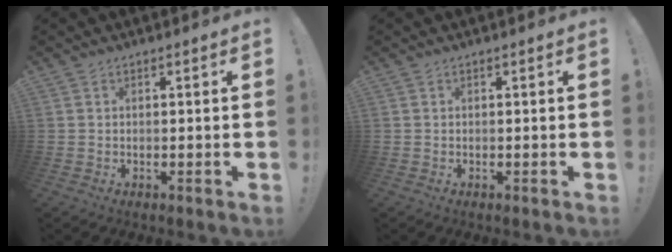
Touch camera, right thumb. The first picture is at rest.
{"total": 0.0}